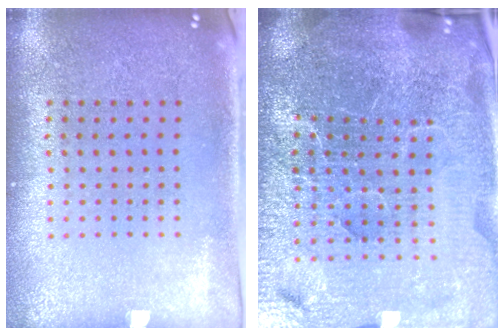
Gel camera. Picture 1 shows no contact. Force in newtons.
{"total": 7.2, "press": 6.2, "slide": 3.7}